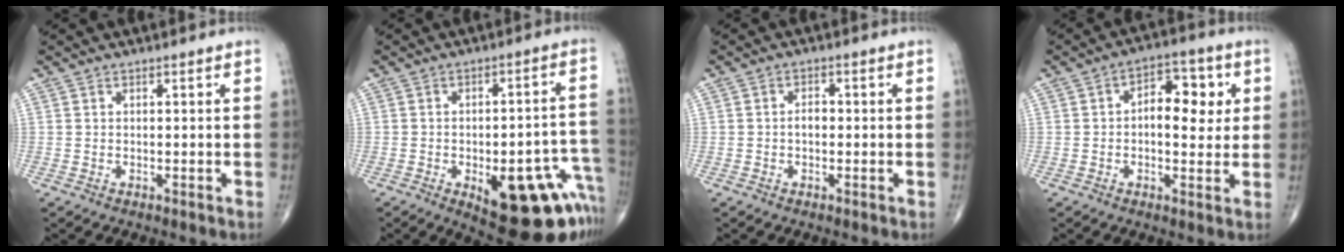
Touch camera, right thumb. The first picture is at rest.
{"total": 20.5, "force": [-8.4, 8.2, 16.8], "torque": [-0.136, 0.045, -0.089]}
{"total": 2.0, "force": [-0.3, 1.3, 1.5], "torque": [-0.018, 0.007, -0.009]}
{"total": 9.5, "force": [1.3, 5.4, 7.7], "torque": [-0.076, 0.013, 0.016]}